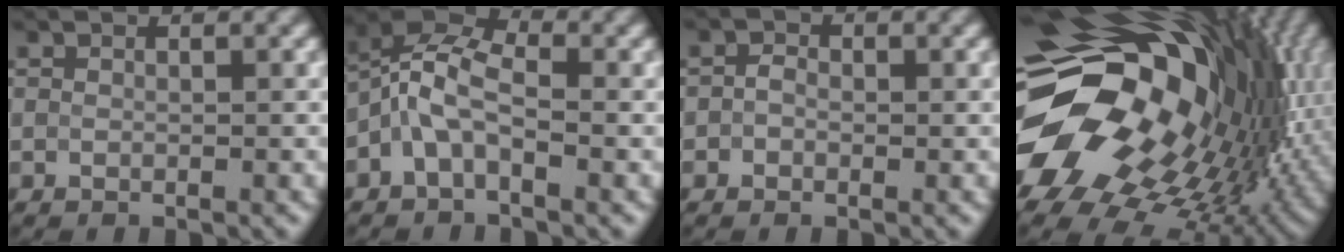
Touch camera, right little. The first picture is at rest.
{"total": 4.9, "force": [-1.4, 2.5, 4.0], "torque": [-0.084, 0.017, -0.040]}
{"total": 1.2, "force": [-0.3, 1.0, 0.5], "torque": [-0.005, -0.002, -0.012]}
{"total": 19.9, "force": [0.9, 13.6, 14.5], "torque": [-0.270, -0.051, 0.035]}